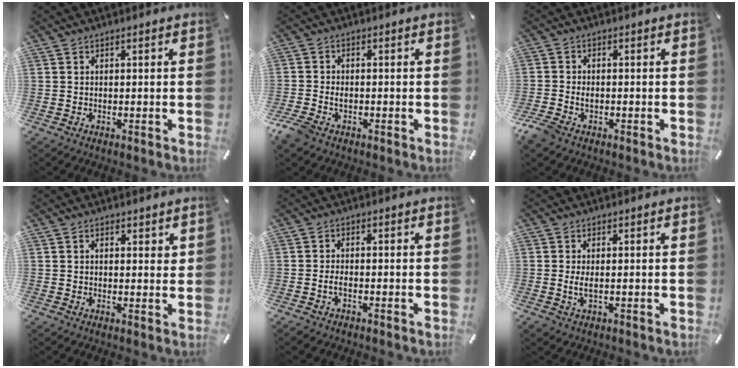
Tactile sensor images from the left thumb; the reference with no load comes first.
{"total": 3.3, "force": [-1.6, 2.2, 1.8], "torque": [-0.042, 0.004, -0.031]}
{"total": 2.9, "force": [-1.4, 2.0, 1.7], "torque": [-0.041, 0.002, -0.028]}
{"total": 1.9, "force": [1.1, 1.0, 1.2], "torque": [-0.015, -0.001, 0.018]}
{"total": 1.9, "force": [-0.9, 0.7, 1.5], "torque": [-0.027, 0.004, -0.017]}
{"total": 2.6, "force": [0.1, 0.8, 2.4], "torque": [-0.052, -0.003, -0.002]}